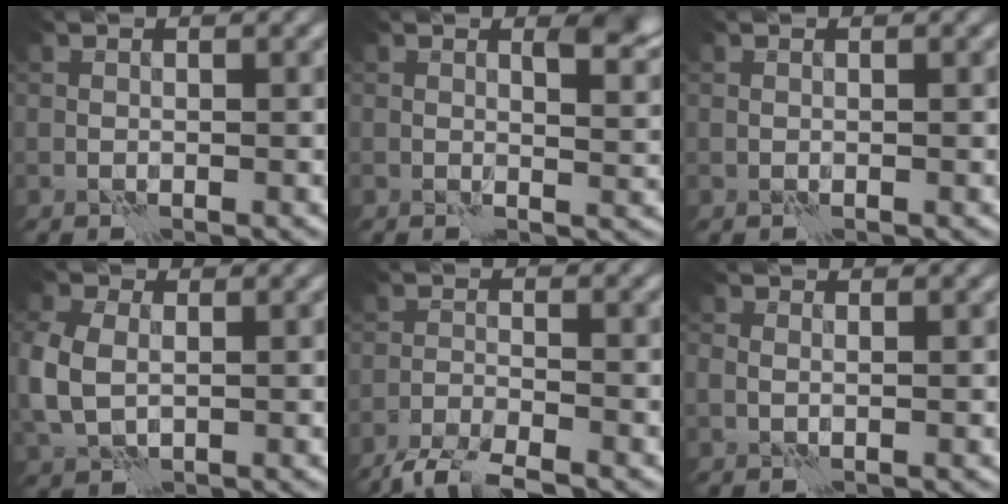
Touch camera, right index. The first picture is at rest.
{"total": 3.2, "force": [1.7, 1.1, 2.5], "torque": [-0.033, -0.005, 0.027]}
{"total": 0.0}
{"total": 5.2, "force": [0.1, 3.9, 3.5], "torque": [-0.108, -0.004, 0.013]}
{"total": 4.3, "force": [-3.8, 0.7, 1.8], "torque": [-0.031, -0.003, -0.078]}
{"total": 1.3, "force": [0.6, 0.9, 0.7], "torque": [-0.008, 0.006, -0.005]}